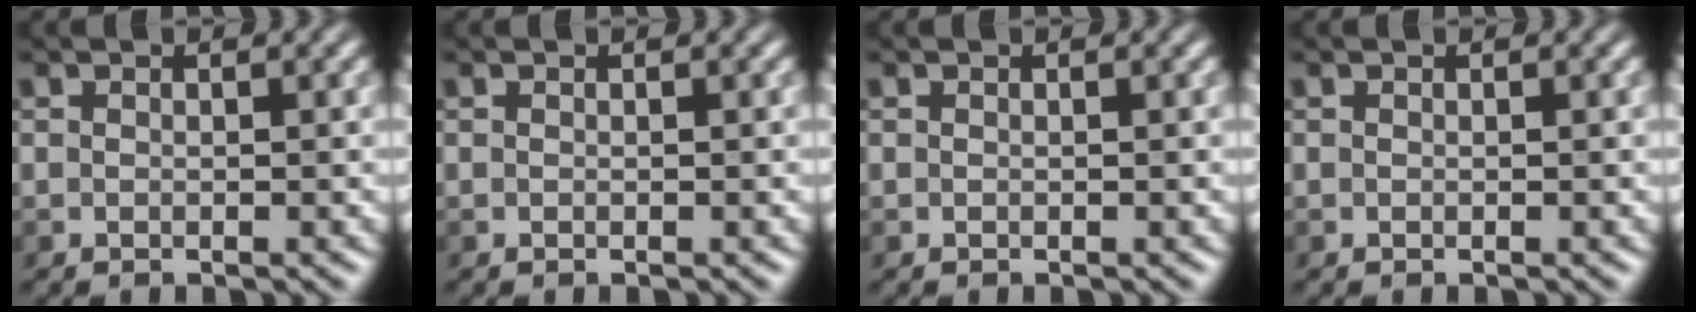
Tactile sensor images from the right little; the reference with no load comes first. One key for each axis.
{"total": 0.0}
{"total": 0.0}
{"total": 0.0}